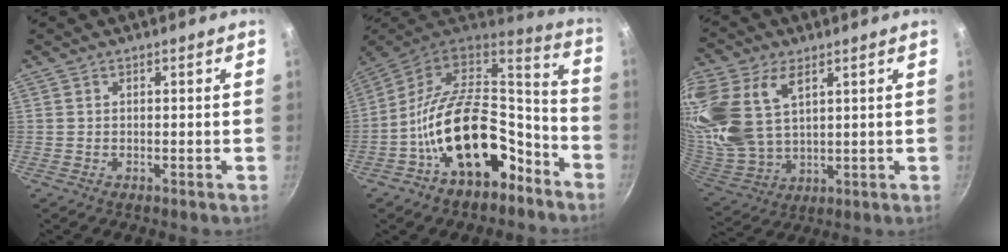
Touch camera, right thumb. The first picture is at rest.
{"total": 22.5, "force": [-8.7, 13.5, 15.8], "torque": [-0.216, 0.085, -0.141]}
{"total": 20.4, "force": [8.3, 12.6, 13.7], "torque": [-0.304, -0.007, 0.177]}